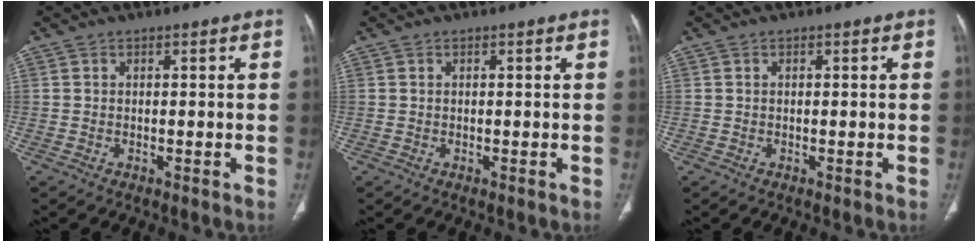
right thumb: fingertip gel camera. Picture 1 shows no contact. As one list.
[{"total": 0.0}, {"total": 0.0}]